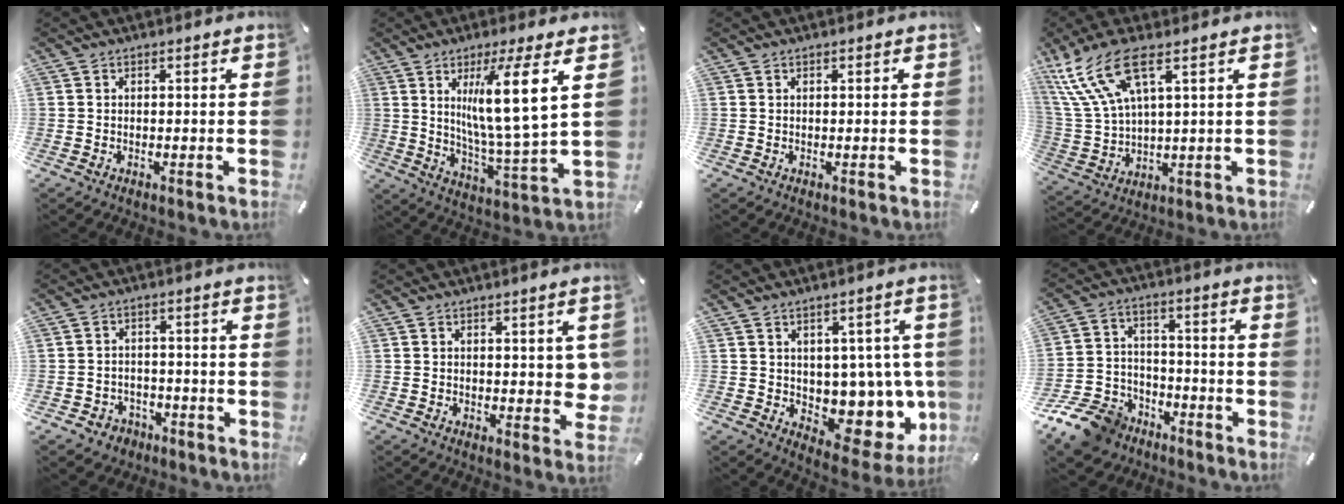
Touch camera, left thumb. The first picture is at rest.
{"total": 14.7, "force": [5.8, 1.0, 13.5], "torque": [-0.249, -0.027, 0.078]}
{"total": 0.0}
{"total": 14.5, "force": [7.5, 5.4, 11.2], "torque": [-0.260, -0.026, 0.131]}
{"total": 4.1, "force": [-2.0, 3.6, 0.5], "torque": [-0.015, 0.009, -0.038]}
{"total": 4.7, "force": [1.4, 3.0, 3.3], "torque": [-0.023, -0.006, 0.022]}
{"total": 8.5, "force": [1.9, 6.7, 5.0], "torque": [-0.053, -0.037, 0.048]}
{"total": 13.3, "force": [-9.3, 8.5, 4.2], "torque": [-0.081, 0.068, -0.165]}